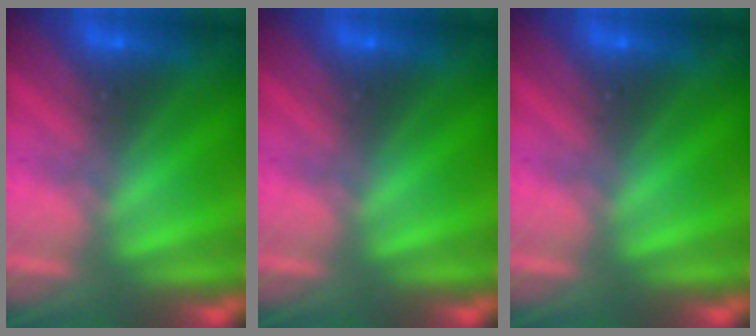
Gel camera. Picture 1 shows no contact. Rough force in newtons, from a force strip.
{"total": 0.0}
{"total": 0.0}